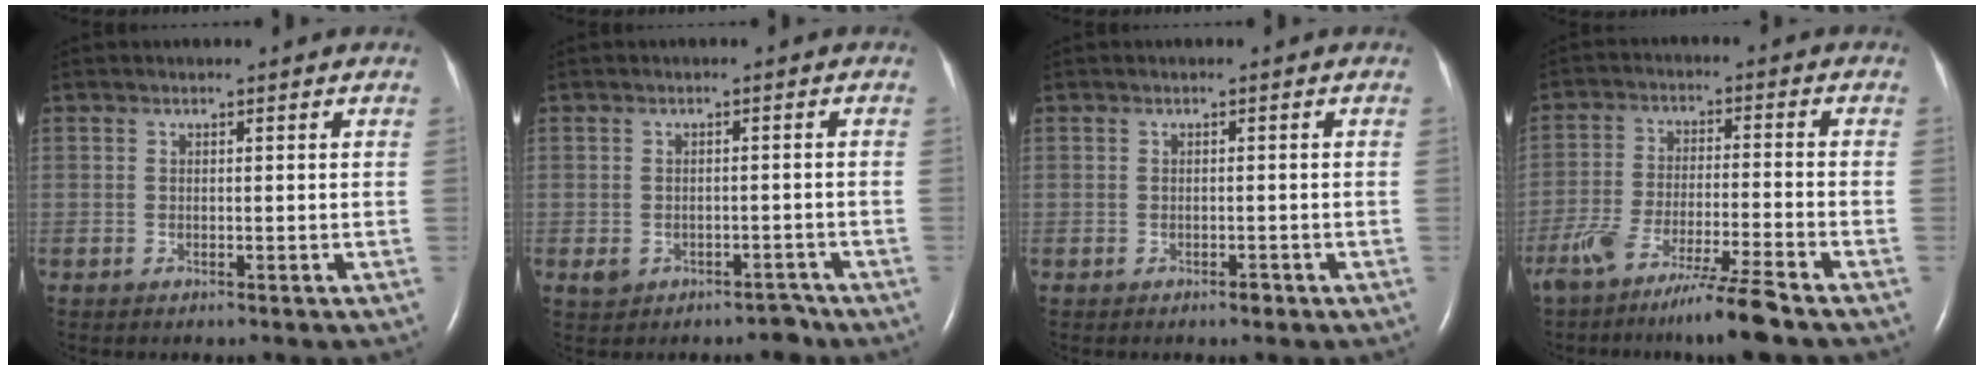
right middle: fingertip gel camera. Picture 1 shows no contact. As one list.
[{"total": 2.9, "force": [-1.9, 2.0, 0.8], "torque": [-0.008, 0.013, -0.020]}, {"total": 0.8, "force": [-0.6, 0.3, 0.5], "torque": [-0.008, -0.001, -0.006]}, {"total": 10.4, "force": [-7.8, -0.9, 6.7], "torque": [-0.124, -0.032, -0.139]}]